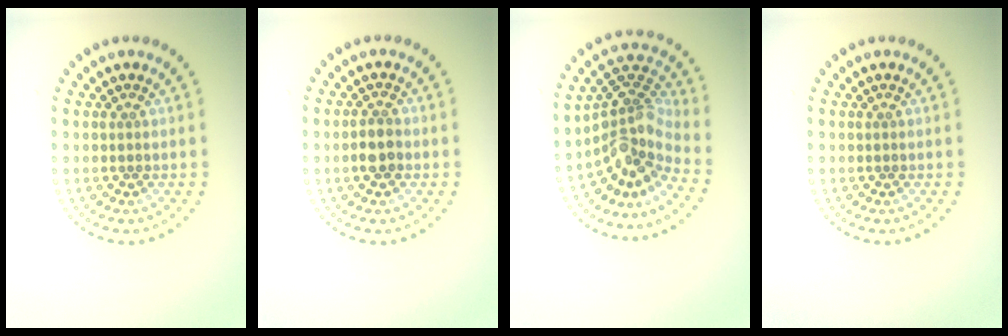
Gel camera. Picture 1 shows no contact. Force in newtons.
{"total": 2.0, "press": 1.9, "slide": 0.6}
{"total": 4.5, "press": 3.1, "slide": 3.3}
{"total": 0.0}